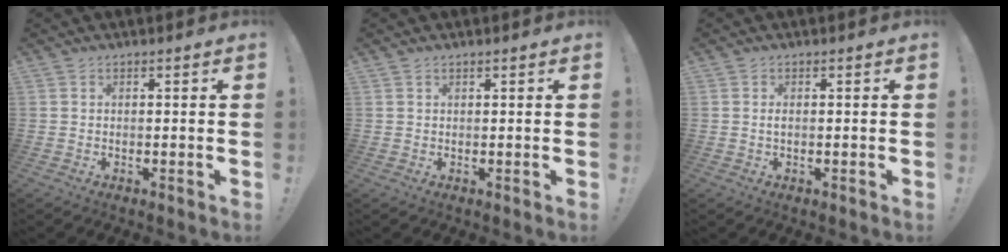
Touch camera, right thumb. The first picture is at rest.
{"total": 0.5, "force": [0.4, 0.1, 0.3], "torque": [0.000, -0.001, 0.007]}
{"total": 1.0, "force": [-0.3, 0.1, 0.9], "torque": [-0.024, 0.003, -0.004]}